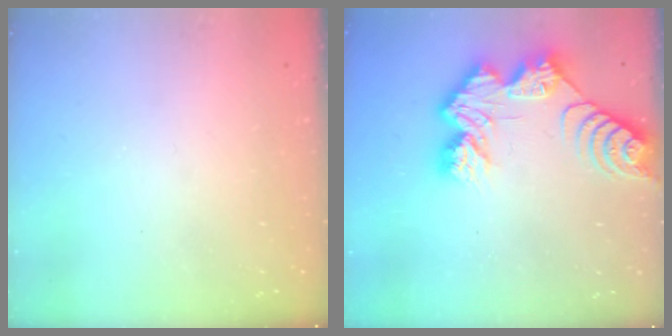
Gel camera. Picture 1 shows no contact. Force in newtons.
{"total": 12.9, "press": 12.9, "slide": 1.0}